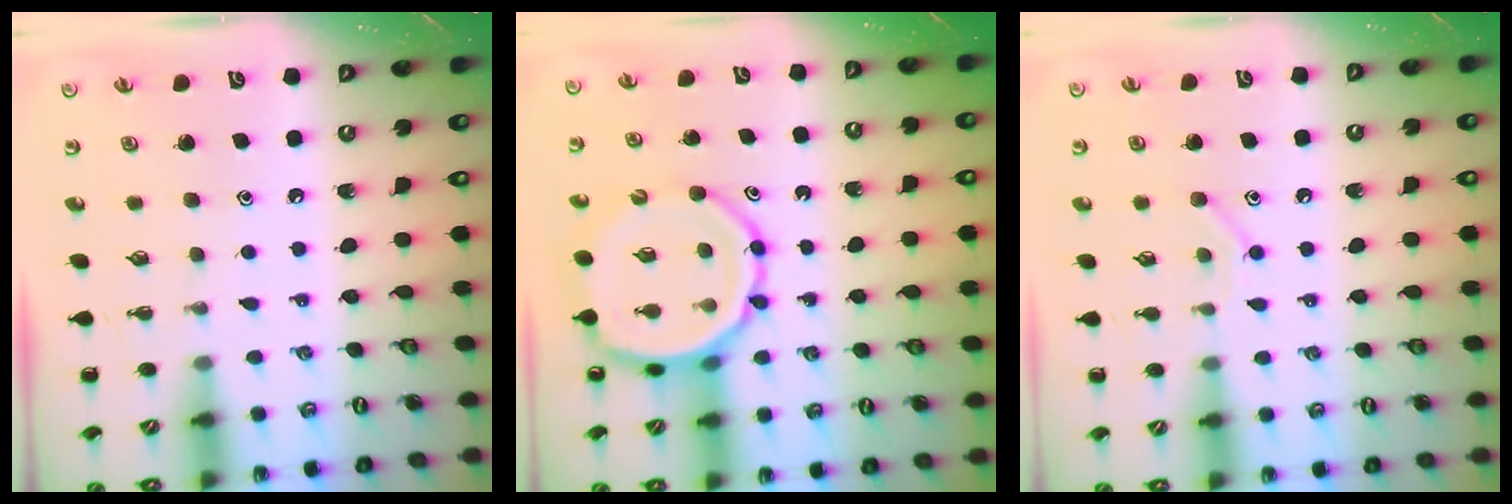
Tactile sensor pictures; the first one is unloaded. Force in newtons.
{"total": 11.4, "press": 11.0, "slide": 2.9}
{"total": 7.9, "press": 7.8, "slide": 1.4}